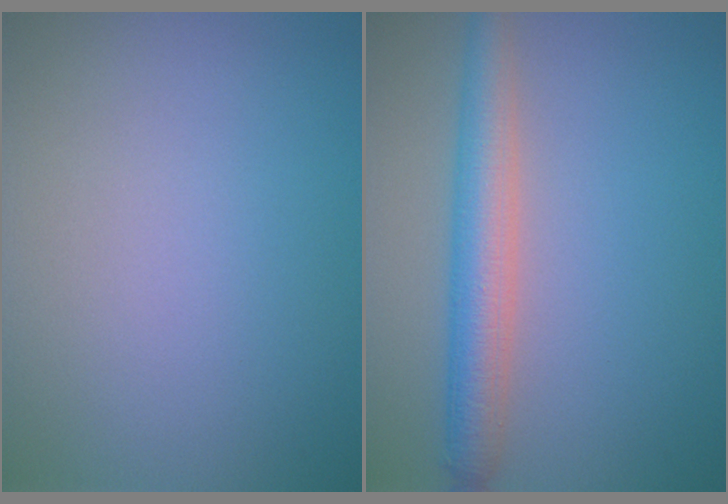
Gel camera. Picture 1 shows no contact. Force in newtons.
{"total": 4.4, "press": 4.4, "slide": 0.2}